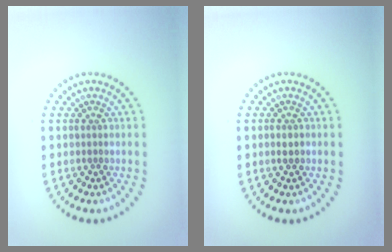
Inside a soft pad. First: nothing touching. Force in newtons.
{"total": 1.0, "press": 1.0, "slide": 0.2}